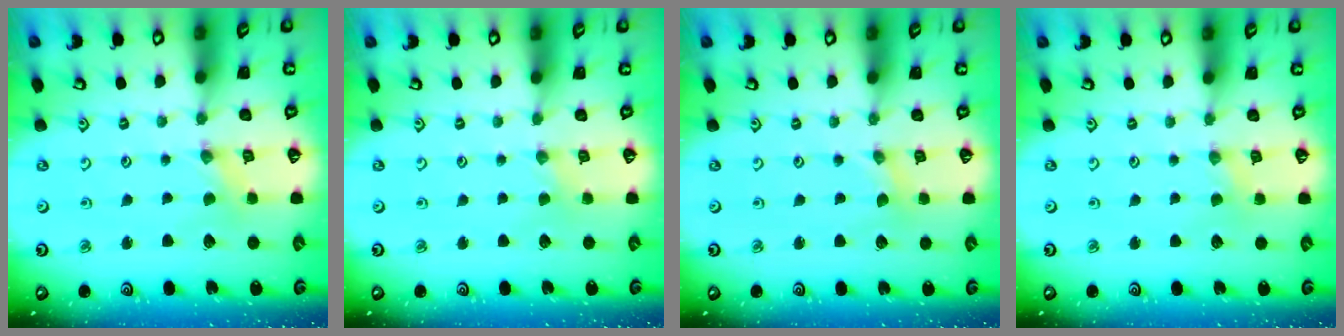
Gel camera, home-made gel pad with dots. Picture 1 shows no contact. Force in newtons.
{"total": 1.2, "press": 1.2, "slide": 0.3}
{"total": 0.0}
{"total": 1.0, "press": 1.0, "slide": 0.2}